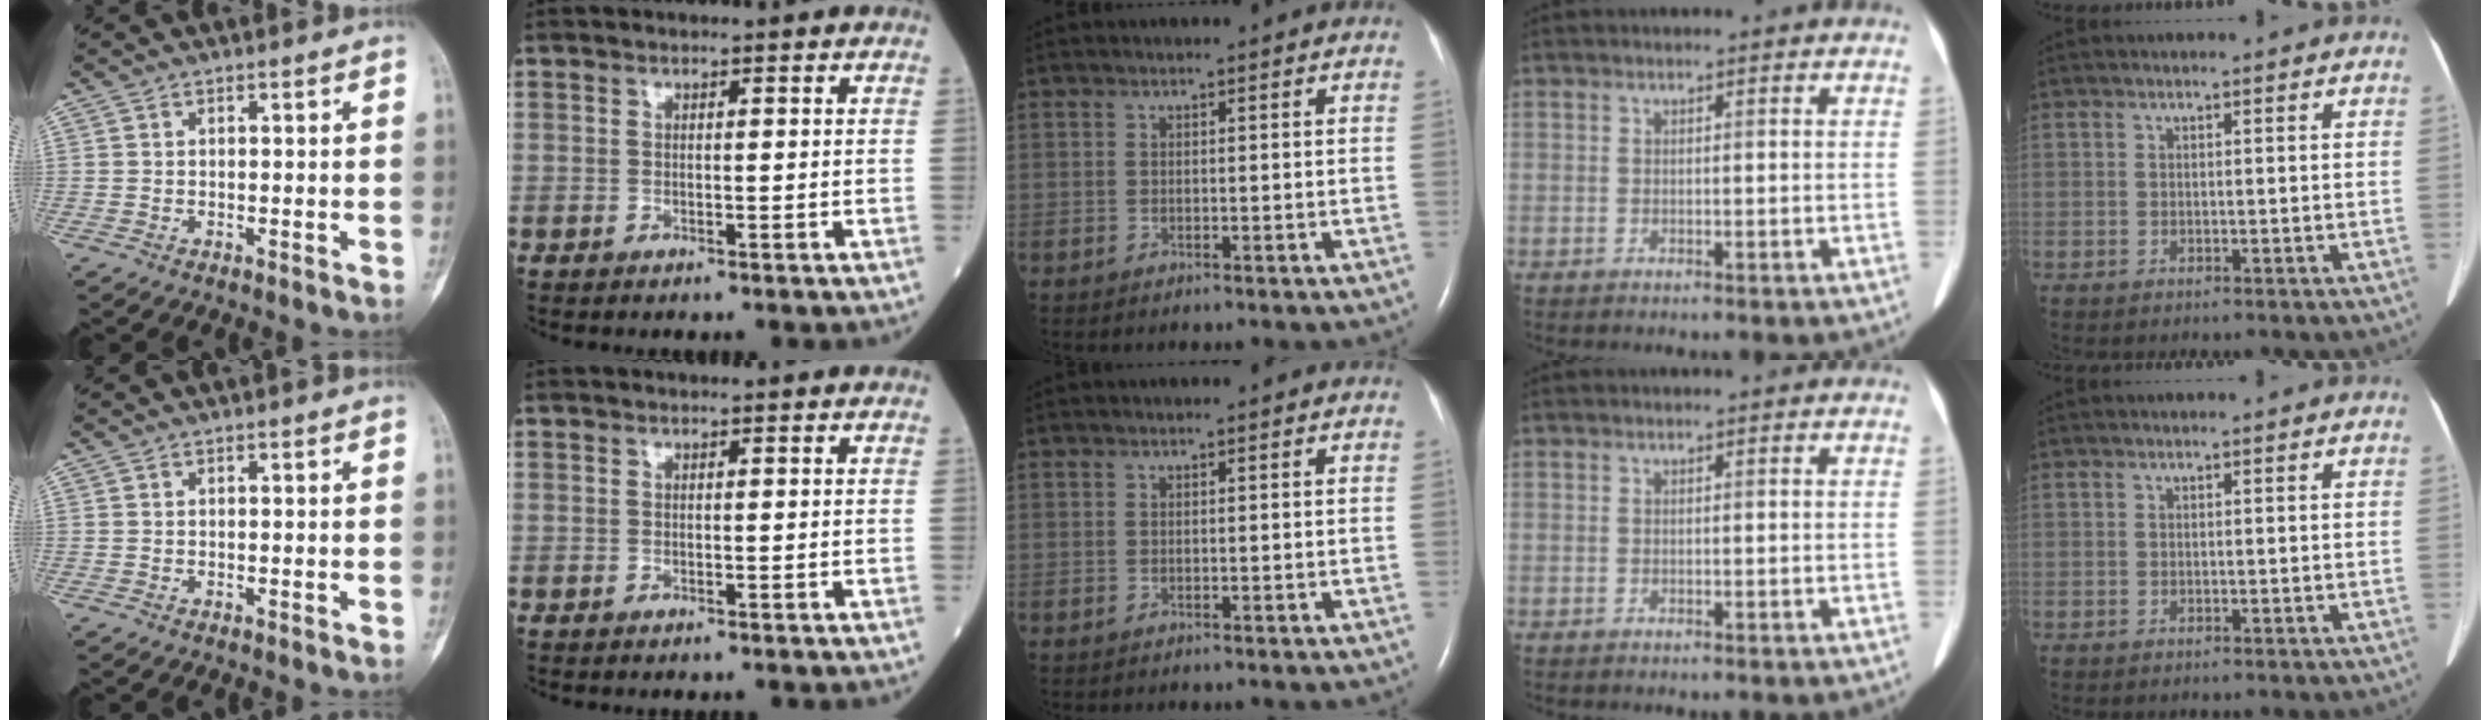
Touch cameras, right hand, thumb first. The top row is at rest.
{}